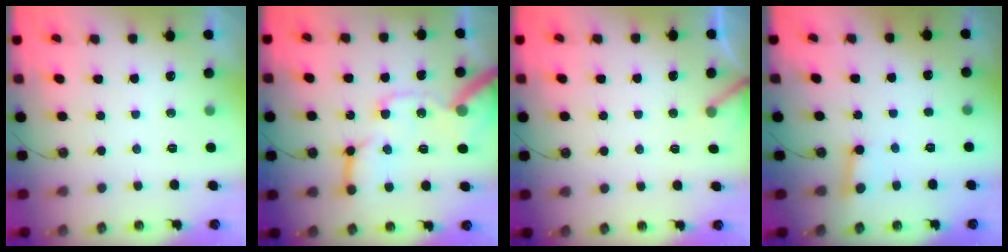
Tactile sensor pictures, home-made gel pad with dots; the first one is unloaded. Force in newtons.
{"total": 18.3, "press": 18.1, "slide": 2.3}
{"total": 2.9, "press": 2.9, "slide": 0.2}
{"total": 2.5, "press": 2.5, "slide": 0.4}